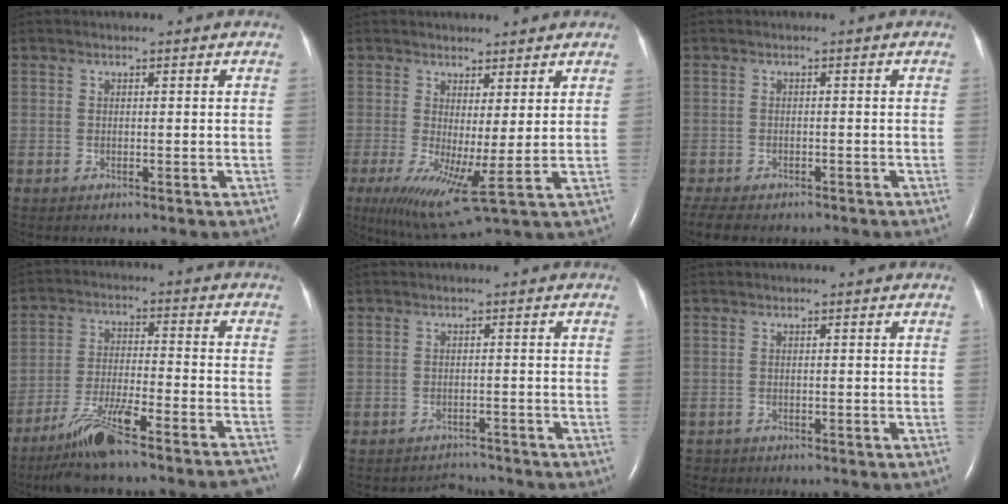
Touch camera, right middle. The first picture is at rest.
{"total": 9.2, "force": [-1.0, 0.7, 9.1], "torque": [-0.170, -0.018, -0.009]}
{"total": 7.8, "force": [-6.3, 2.9, 3.6], "torque": [-0.066, -0.008, -0.089]}
{"total": 15.4, "force": [-13.0, 0.0, 8.2], "torque": [-0.120, -0.005, -0.214]}
{"total": 2.3, "force": [-2.0, 0.4, -0.9], "torque": [0.010, -0.003, -0.029]}
{"total": 1.0, "force": [-0.9, 0.4, -0.1], "torque": [-0.001, -0.002, -0.016]}